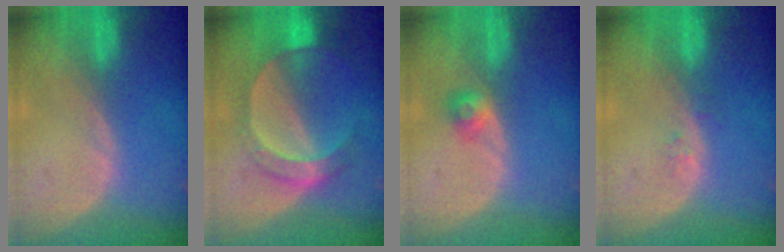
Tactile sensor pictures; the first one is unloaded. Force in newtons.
{"total": 7.3, "press": 6.4, "slide": 3.4}
{"total": 2.5, "press": 2.2, "slide": 1.2}
{"total": 0.9, "press": 0.9, "slide": 0.2}